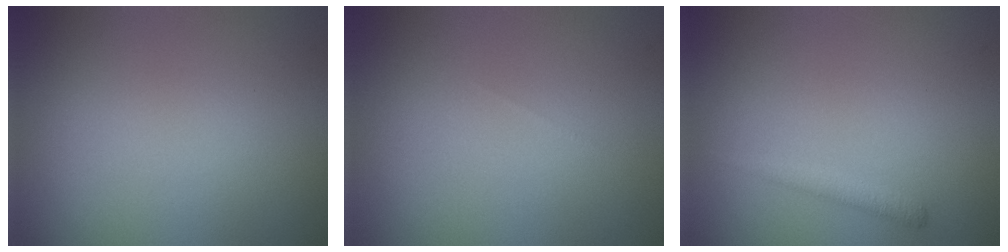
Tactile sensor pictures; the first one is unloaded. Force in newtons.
{"total": 0.0}
{"total": 1.4, "press": 1.3, "slide": 0.1}